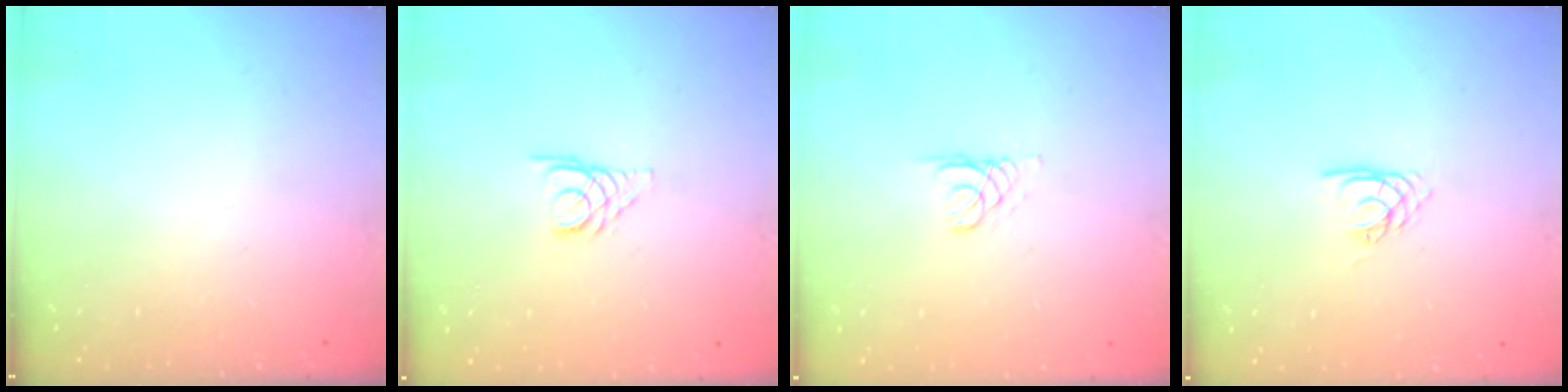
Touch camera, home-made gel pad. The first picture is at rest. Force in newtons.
{"total": 3.4, "press": 3.3, "slide": 0.3}
{"total": 1.1, "press": 1.1, "slide": 0.1}
{"total": 2.7, "press": 2.7, "slide": 0.1}